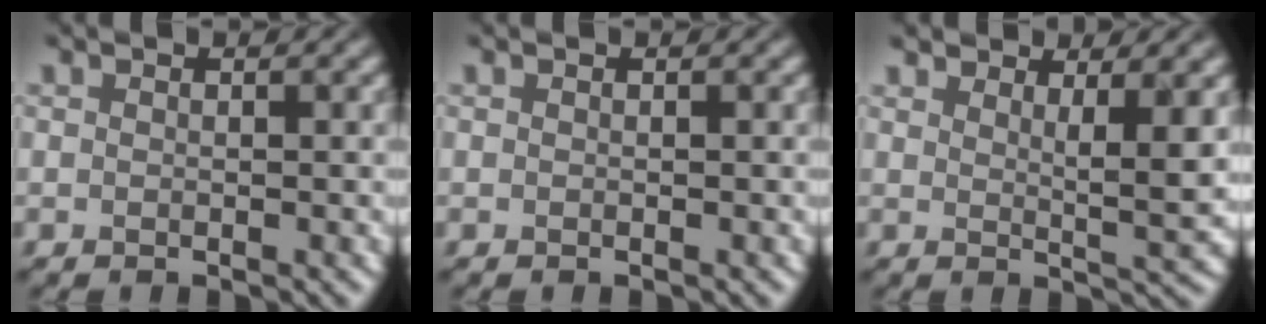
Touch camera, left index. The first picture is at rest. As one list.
[{"total": 0.0}, {"total": 3.7, "force": [2.4, 1.0, 2.6], "torque": [-0.039, -0.007, 0.040]}]